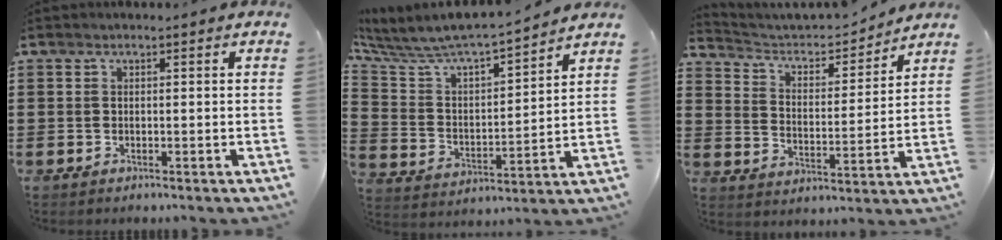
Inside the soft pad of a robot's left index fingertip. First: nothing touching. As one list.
[{"total": 5.8, "force": [5.5, 0.8, 1.7], "torque": [-0.065, -0.054, 0.088]}, {"total": 3.9, "force": [3.5, 1.2, 1.3], "torque": [-0.047, -0.031, 0.051]}]